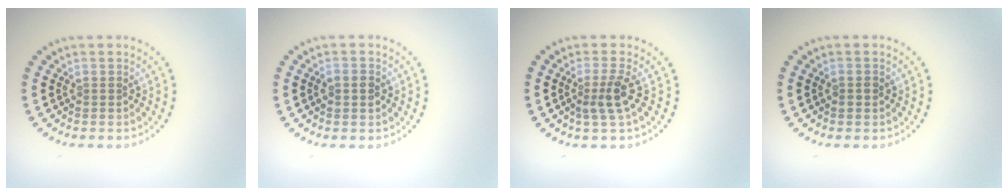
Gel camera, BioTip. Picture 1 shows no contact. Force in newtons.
{"total": 1.5, "press": 1.5, "slide": 0.3}
{"total": 2.4, "press": 1.8, "slide": 1.6}
{"total": 0.9, "press": 0.9, "slide": 0.0}